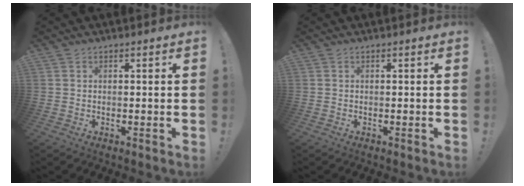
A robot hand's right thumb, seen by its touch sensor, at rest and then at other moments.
{"total": 0.0}